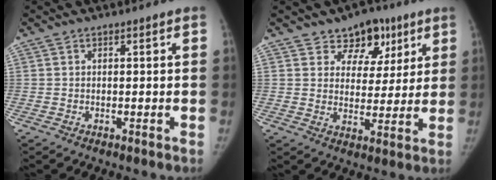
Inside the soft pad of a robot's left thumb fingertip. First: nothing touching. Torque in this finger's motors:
{"motor_torque": [-0.31, -0.10, 0.40, 0.36, 0.02]}